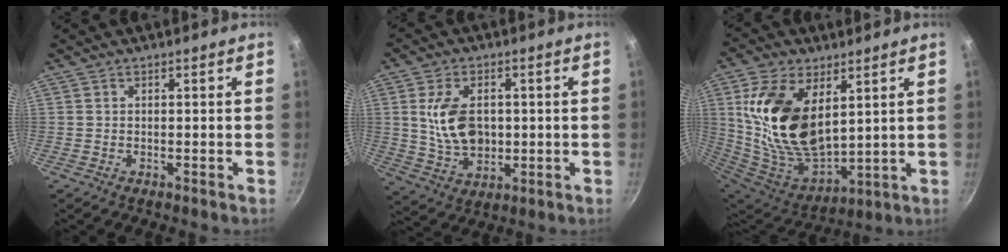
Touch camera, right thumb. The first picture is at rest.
{"total": 11.4, "force": [1.1, 7.6, 8.4], "torque": [-0.135, -0.008, 0.028]}
{"total": 21.5, "force": [6.2, 12.3, 16.5], "torque": [-0.301, -0.045, 0.134]}